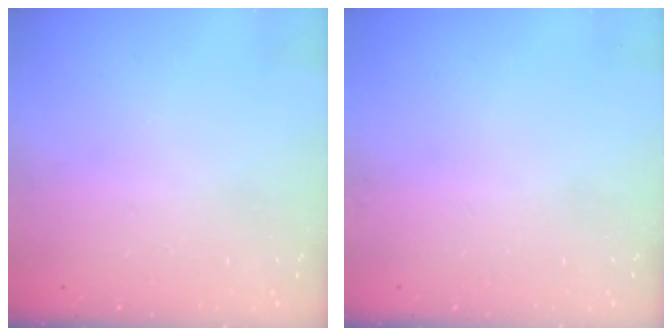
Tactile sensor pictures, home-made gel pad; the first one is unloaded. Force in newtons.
{"total": 0.0}